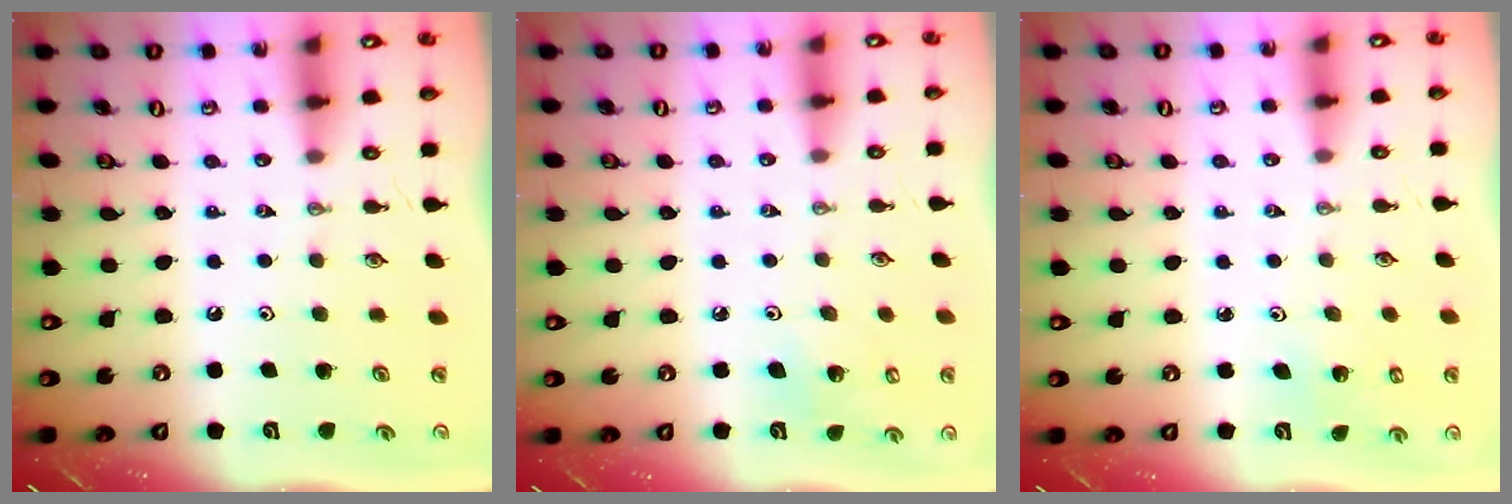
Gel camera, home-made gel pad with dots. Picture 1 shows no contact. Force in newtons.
{"total": 6.3, "press": 6.2, "slide": 1.1}
{"total": 2.3, "press": 2.3, "slide": 0.3}